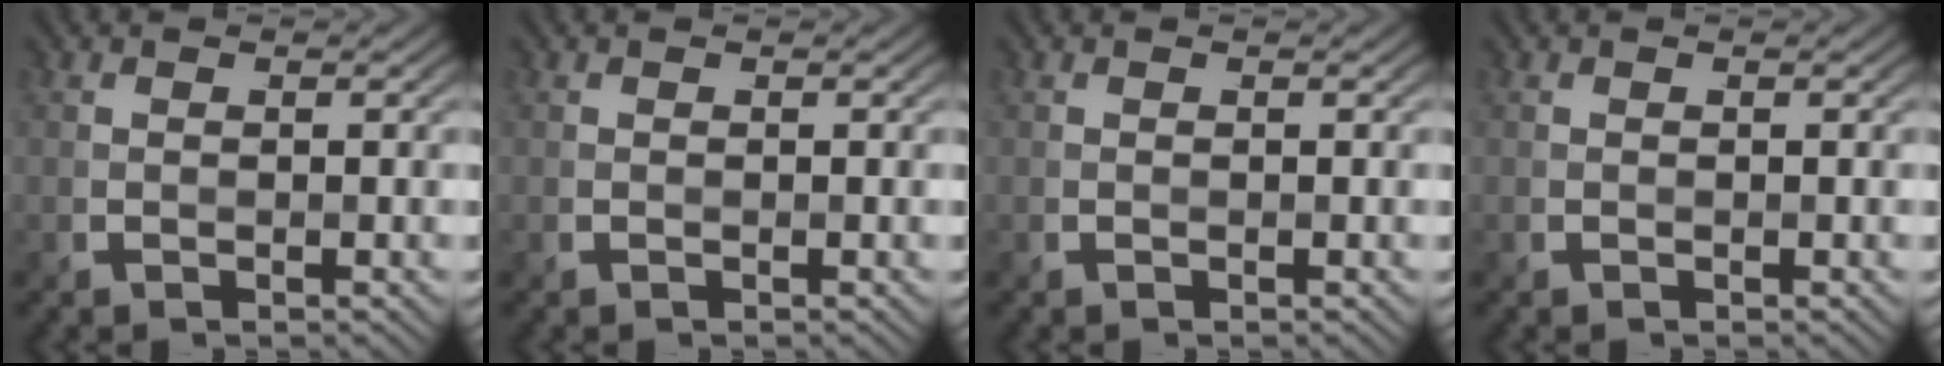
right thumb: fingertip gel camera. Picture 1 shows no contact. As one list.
[{"total": 0.0}, {"total": 0.0}, {"total": 0.0}]